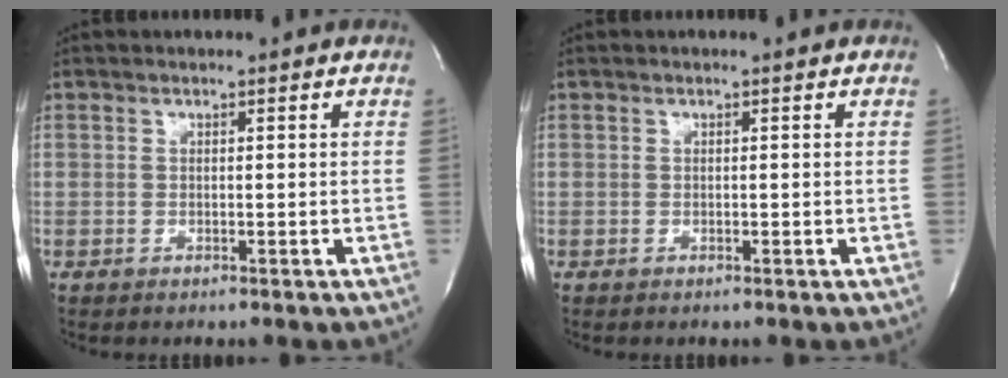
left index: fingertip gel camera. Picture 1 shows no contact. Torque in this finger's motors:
{"motor_torque": [0.28, 0.21, 0.00, 0.00]}